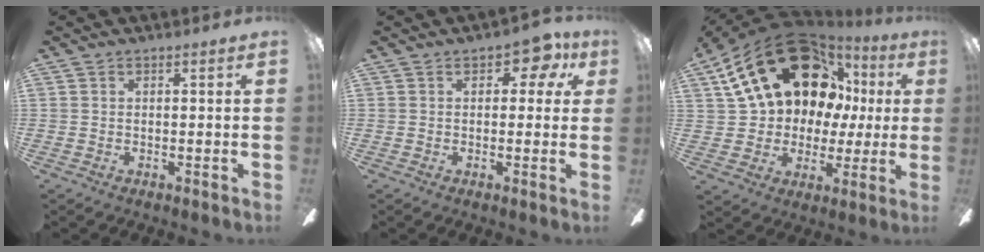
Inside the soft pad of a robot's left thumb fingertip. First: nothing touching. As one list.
[{"total": 5.6, "force": [2.6, 3.4, 3.6], "torque": [-0.043, -0.002, 0.043]}, {"total": 25.8, "force": [12.5, 16.7, 15.1], "torque": [-0.275, -0.055, 0.244]}]